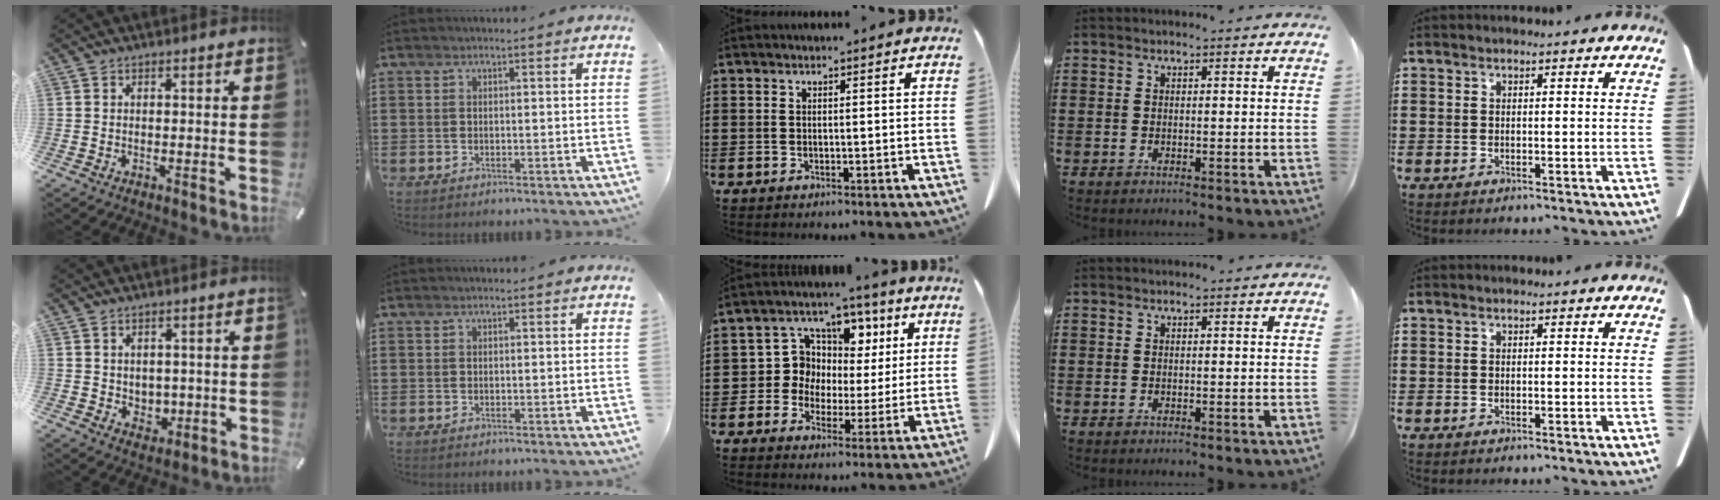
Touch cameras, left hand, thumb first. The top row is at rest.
{"thumb": {"total": 3.9, "force": [1.3, 3.6, 0.6], "torque": [0.004, -0.007, 0.020]}, "middle": {"total": 7.8, "force": [1.9, 7.2, 2.4], "torque": [-0.080, -0.007, 0.034]}}